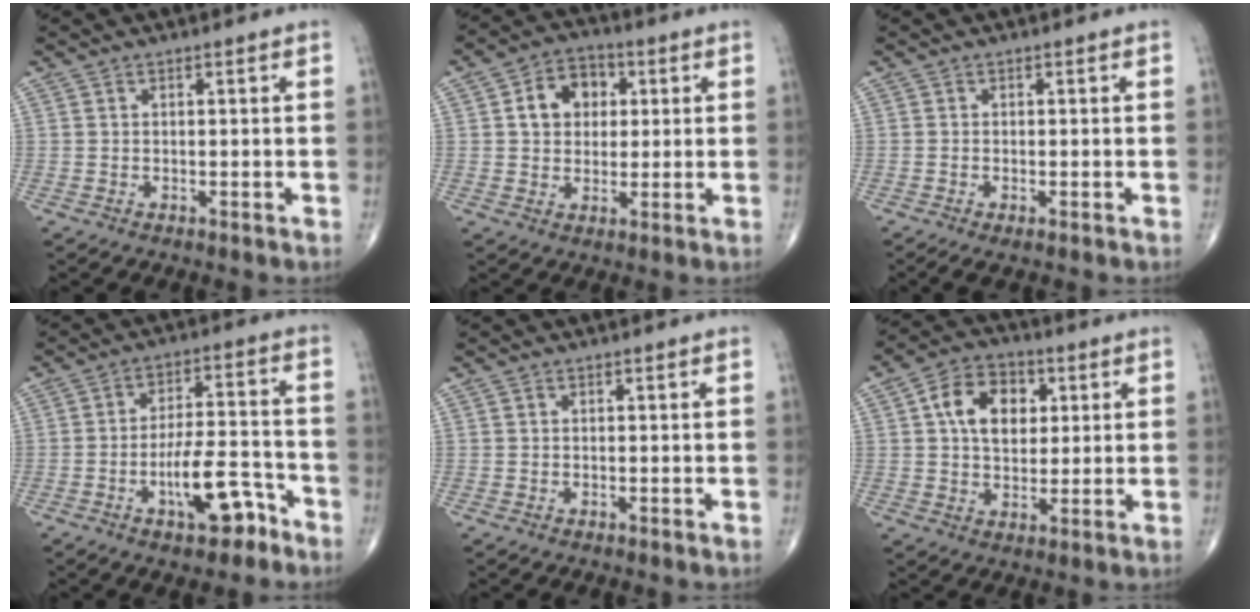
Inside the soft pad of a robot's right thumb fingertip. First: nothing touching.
{"total": 8.9, "force": [1.9, 7.0, 5.2], "torque": [-0.049, 0.008, 0.023]}
{"total": 1.9, "force": [-1.1, 0.5, 1.5], "torque": [-0.038, -0.003, -0.023]}
{"total": 10.7, "force": [-5.5, 4.2, 8.2], "torque": [-0.125, 0.045, -0.085]}
{"total": 0.0}
{"total": 11.0, "force": [2.8, 7.8, 7.2], "torque": [-0.090, 0.004, 0.040]}